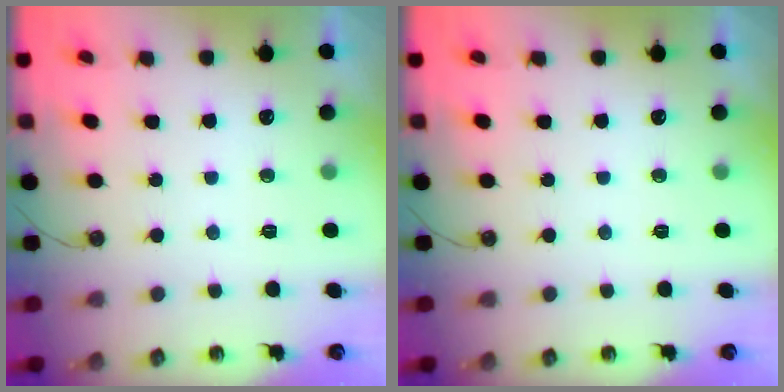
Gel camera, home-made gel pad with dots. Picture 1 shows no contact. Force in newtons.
{"total": 0.0}